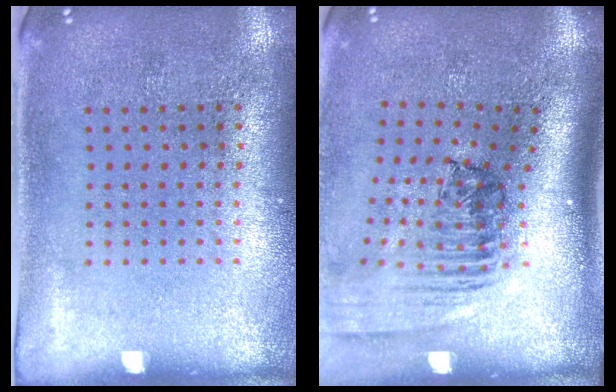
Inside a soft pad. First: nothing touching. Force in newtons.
{"total": 2.6, "press": 1.7, "slide": 1.9}